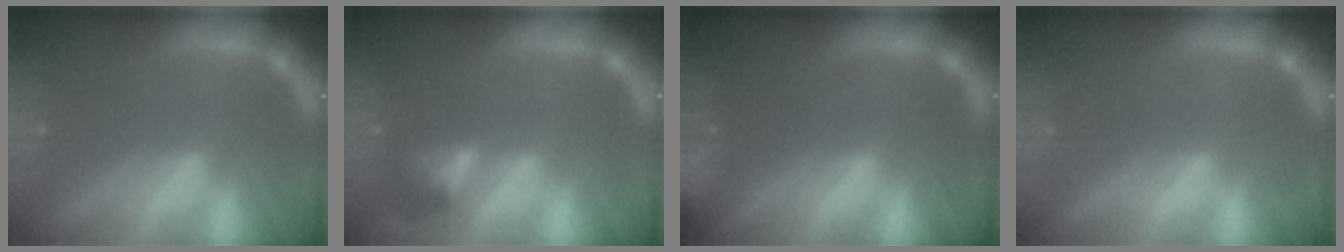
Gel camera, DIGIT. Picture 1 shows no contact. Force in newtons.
{"total": 2.9}
{"total": 5.0}
{"total": 0.0}